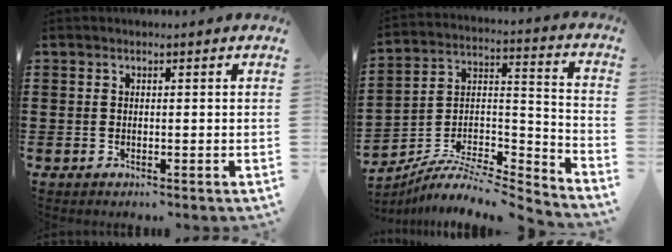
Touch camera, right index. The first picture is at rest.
{"total": 6.5, "force": [-5.6, 2.2, 2.5], "torque": [-0.051, -0.002, -0.113]}